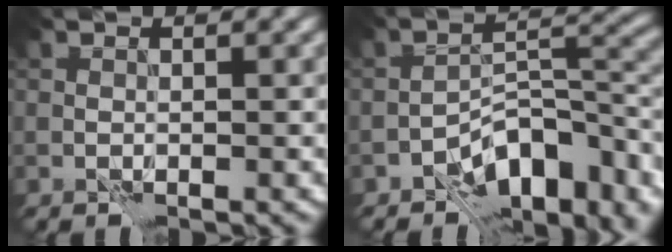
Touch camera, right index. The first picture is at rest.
{"total": 9.1, "force": [-5.0, 3.9, 6.6], "torque": [-0.087, 0.013, -0.091]}